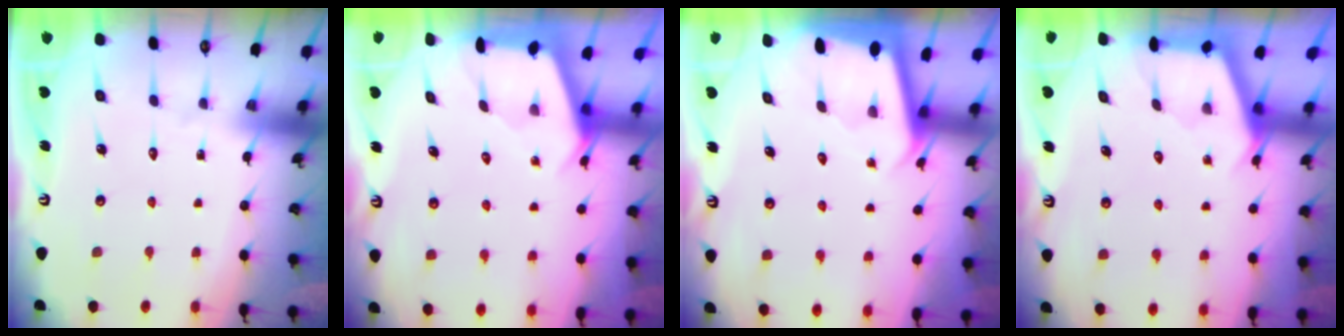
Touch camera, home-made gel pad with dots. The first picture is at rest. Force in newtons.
{"total": 2.4, "press": 2.4, "slide": 0.3}
{"total": 1.7, "press": 1.7, "slide": 0.1}
{"total": 2.9, "press": 2.9, "slide": 0.3}